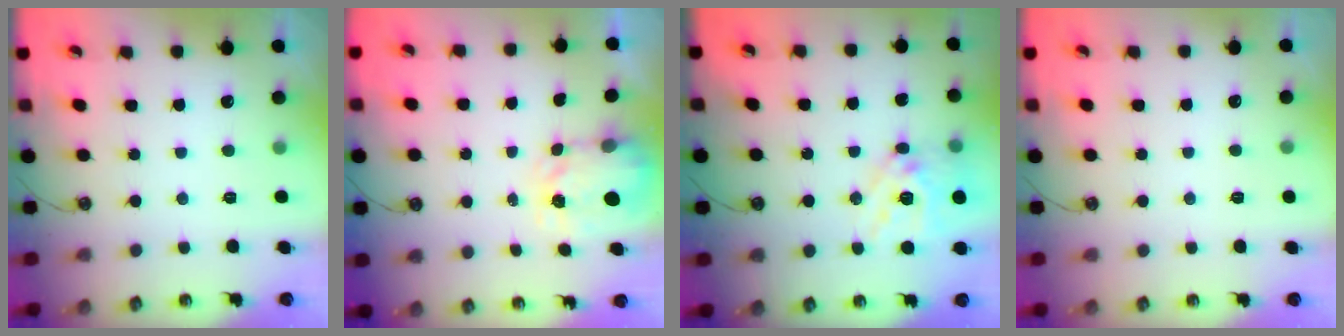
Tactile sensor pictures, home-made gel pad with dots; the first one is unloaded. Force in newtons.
{"total": 3.6, "press": 3.5, "slide": 0.5}
{"total": 15.4, "press": 15.3, "slide": 1.4}
{"total": 0.0}